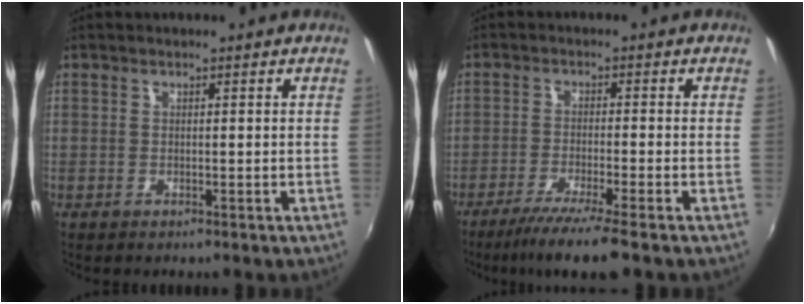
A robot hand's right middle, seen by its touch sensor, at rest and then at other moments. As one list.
[{"total": 7.9, "force": [-6.0, -0.5, 5.1], "torque": [-0.109, -0.020, -0.101]}]